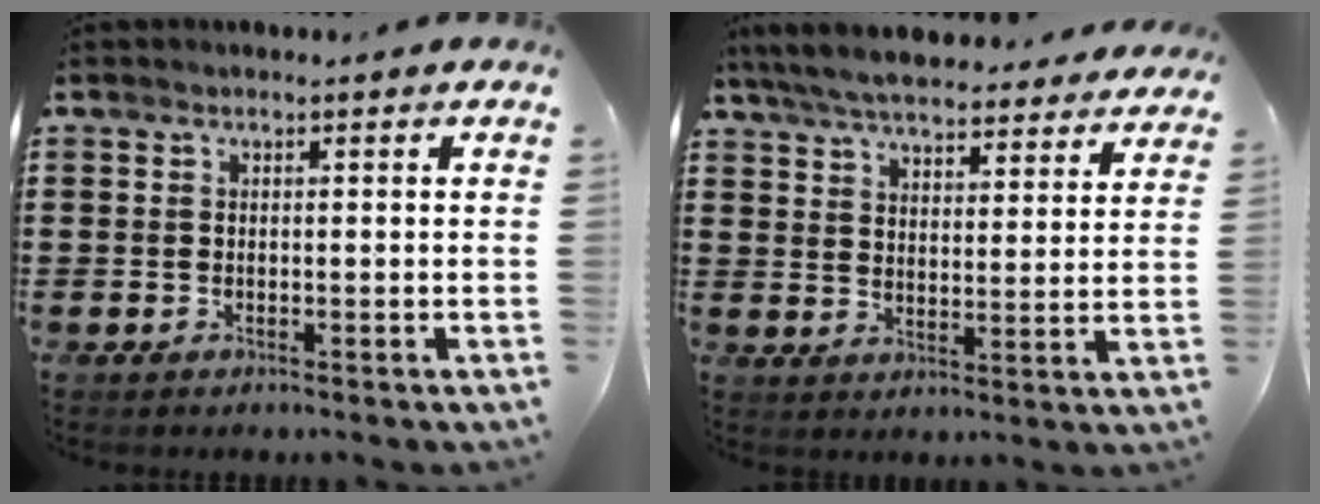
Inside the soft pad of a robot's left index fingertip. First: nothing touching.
{"total": 6.5, "force": [6.3, 0.5, 1.6], "torque": [-0.059, -0.031, 0.112]}